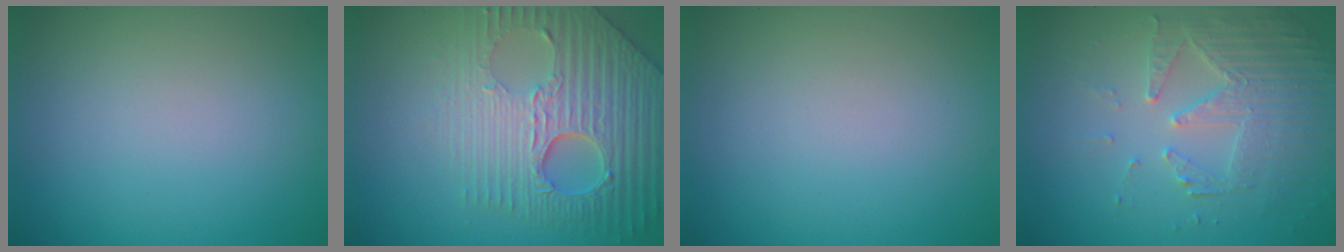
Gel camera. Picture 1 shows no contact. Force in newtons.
{"total": 7.5, "press": 5.9, "slide": 4.7}
{"total": 0.0}
{"total": 3.9, "press": 3.6, "slide": 1.6}